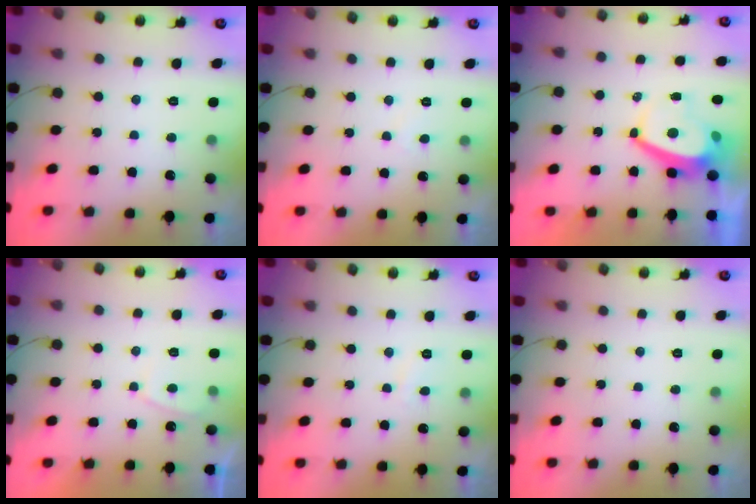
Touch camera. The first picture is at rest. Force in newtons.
{"total": 2.0, "press": 2.0, "slide": 0.5}
{"total": 6.3, "press": 6.2, "slide": 0.8}
{"total": 1.5, "press": 1.3, "slide": 0.6}
{"total": 1.5, "press": 1.4, "slide": 0.6}
{"total": 0.0}